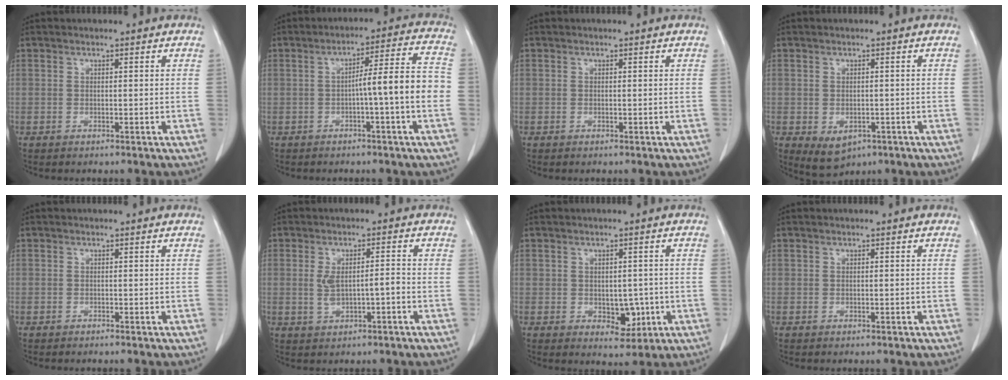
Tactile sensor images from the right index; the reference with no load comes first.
{"total": 9.2, "force": [-1.8, -0.5, 9.0], "torque": [-0.129, 0.023, -0.027]}
{"total": 0.0}
{"total": 4.0, "force": [-1.5, 2.8, 2.5], "torque": [-0.041, -0.005, -0.008]}
{"total": 0.0}
{"total": 4.4, "force": [-0.6, 1.3, 4.1], "torque": [-0.081, 0.009, -0.002]}
{"total": 4.5, "force": [-0.8, 2.9, 3.4], "torque": [-0.038, 0.000, 0.000]}
{"total": 0.0}